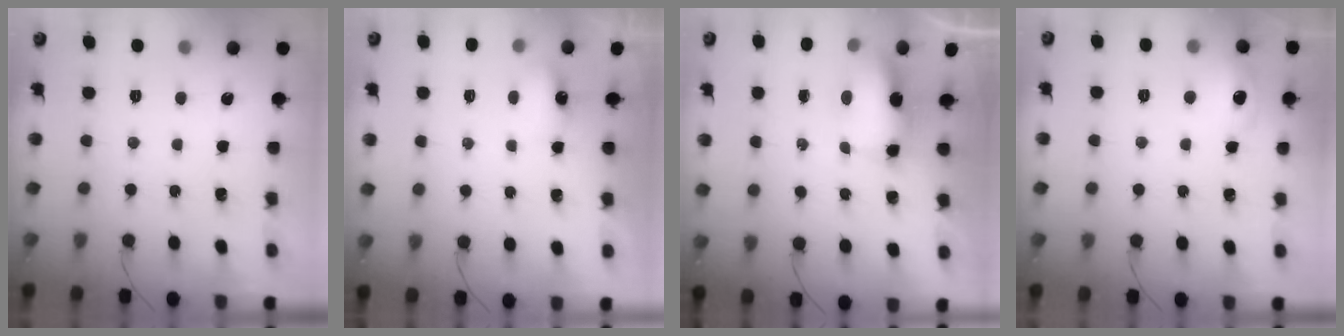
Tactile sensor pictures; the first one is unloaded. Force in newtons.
{"total": 4.7, "press": 4.6, "slide": 1.2}
{"total": 7.1, "press": 7.0, "slide": 1.1}
{"total": 6.8, "press": 6.6, "slide": 1.7}